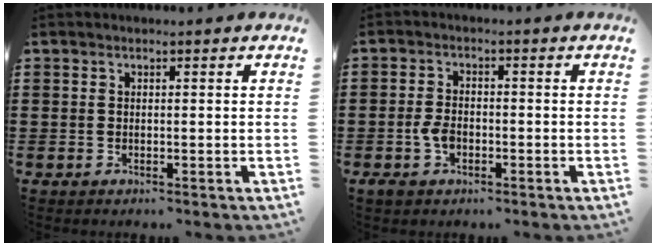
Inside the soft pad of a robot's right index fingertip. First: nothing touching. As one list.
[{"total": 3.4, "force": [-1.2, 1.9, 2.5], "torque": [-0.061, -0.005, -0.025]}]